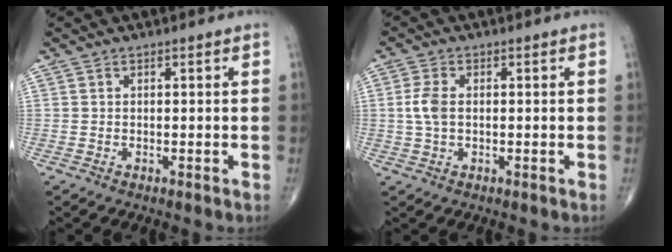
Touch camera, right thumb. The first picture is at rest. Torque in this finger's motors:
{"motor_torque": [-0.27, 0.06, 0.49, -0.16, 0.04]}